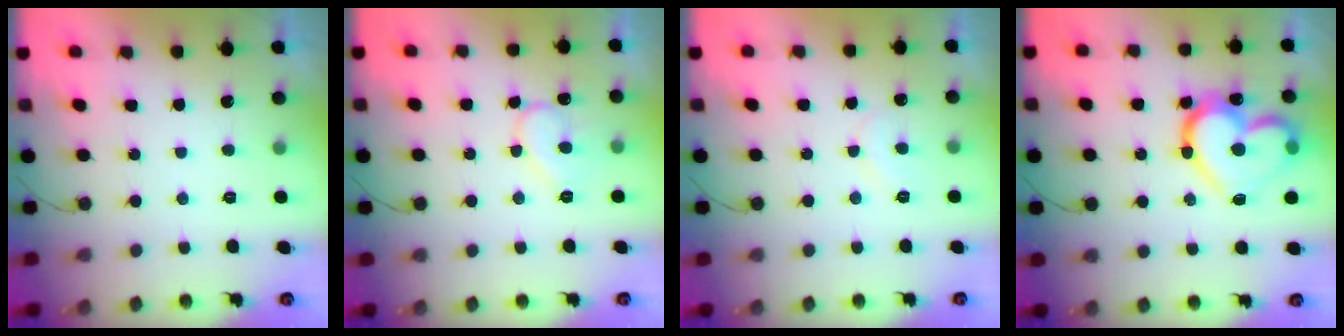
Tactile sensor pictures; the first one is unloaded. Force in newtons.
{"total": 9.8, "press": 9.7, "slide": 0.9}
{"total": 6.7, "press": 6.7, "slide": 0.6}
{"total": 19.5, "press": 19.4, "slide": 2.0}